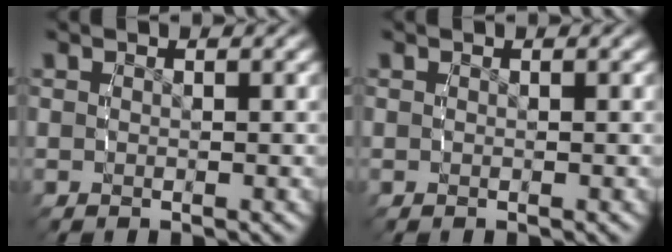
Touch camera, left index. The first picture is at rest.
{"total": 0.0}